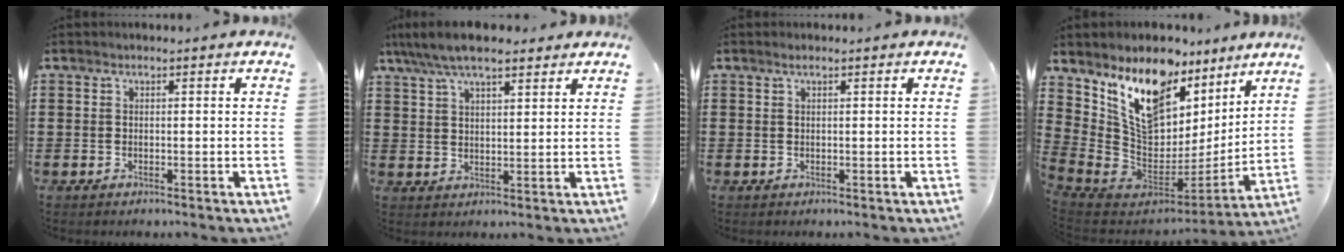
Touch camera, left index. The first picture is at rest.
{"total": 6.9, "force": [5.6, 1.9, 3.6], "torque": [-0.084, -0.005, 0.102]}
{"total": 0.7, "force": [0.4, 0.0, 0.6], "torque": [-0.011, 0.000, 0.007]}
{"total": 12.6, "force": [7.3, 7.8, 6.8], "torque": [-0.170, -0.053, 0.138]}